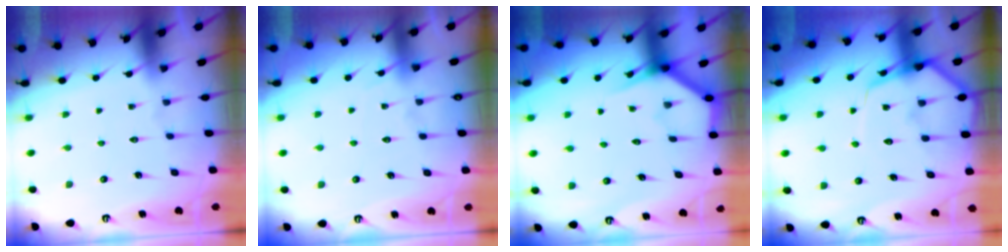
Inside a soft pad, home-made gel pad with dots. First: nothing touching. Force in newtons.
{"total": 3.9, "press": 3.9, "slide": 0.6}
{"total": 3.9, "press": 3.9, "slide": 0.4}
{"total": 9.0, "press": 8.9, "slide": 1.0}